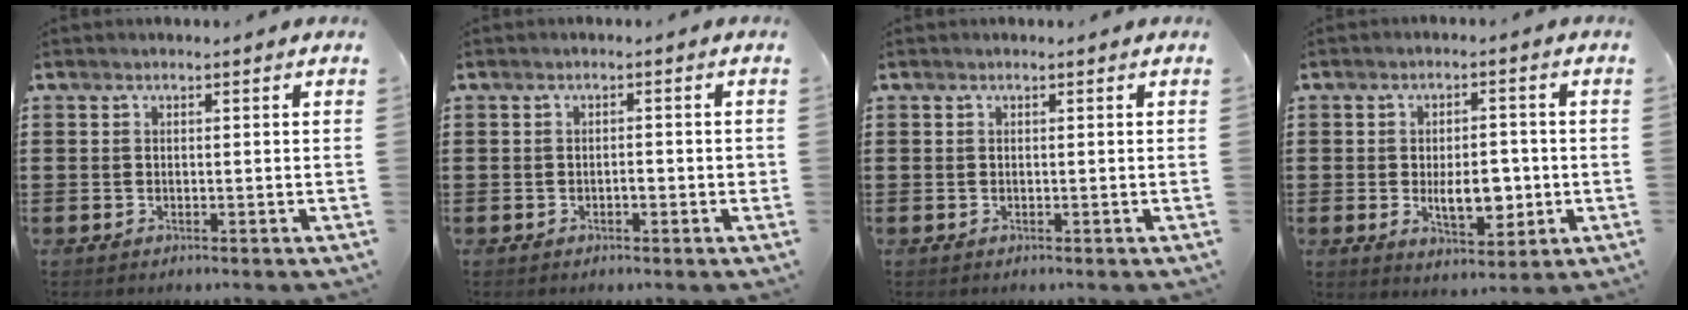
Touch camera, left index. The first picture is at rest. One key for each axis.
{"total": 1.1, "fx": -0.6, "fy": 0.5, "fz": 0.9, "tx": -0.019, "ty": -0.001, "tz": -0.012}
{"total": 0.0}
{"total": 7.4, "fx": -1.2, "fy": 3.7, "fz": 6.3, "tx": -0.092, "ty": -0.004, "tz": -0.026}